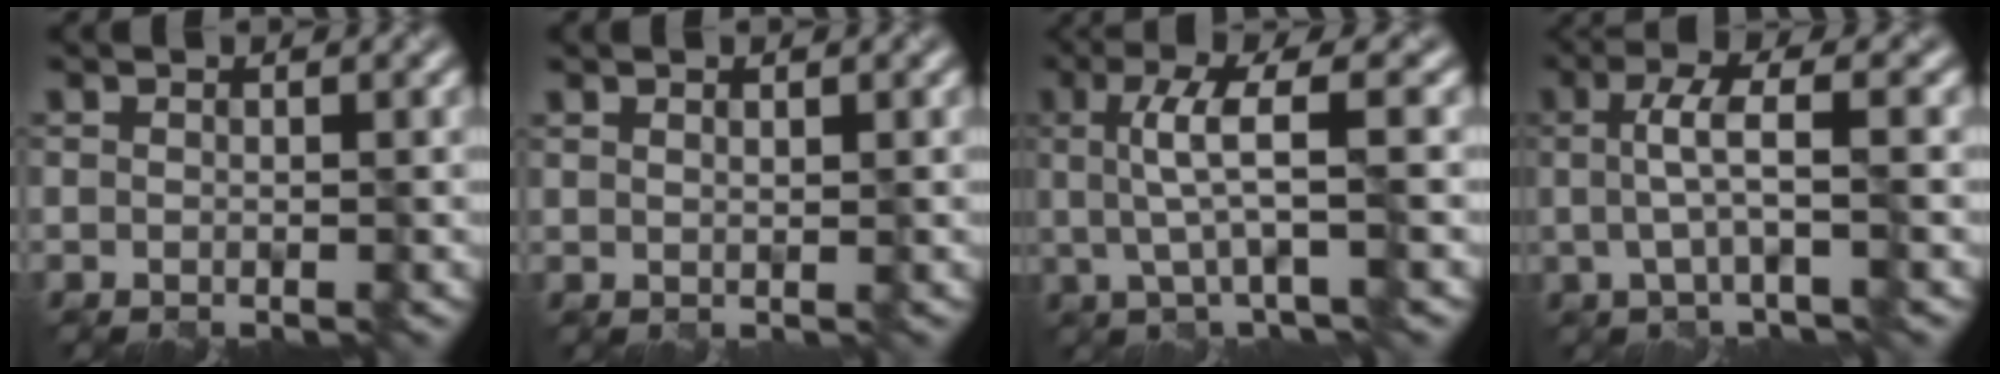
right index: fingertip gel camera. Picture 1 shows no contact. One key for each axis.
{"total": 0.7, "fx": 0.7, "fy": 0.1, "fz": 0.0, "tx": 0.001, "ty": 0.001, "tz": 0.012}
{"total": 4.4, "fx": 0.8, "fy": 0.7, "fz": 4.3, "tx": -0.083, "ty": 0.007, "tz": 0.014}
{"total": 3.1, "fx": 0.3, "fy": 0.5, "fz": 3.0, "tx": -0.056, "ty": 0.005, "tz": 0.004}